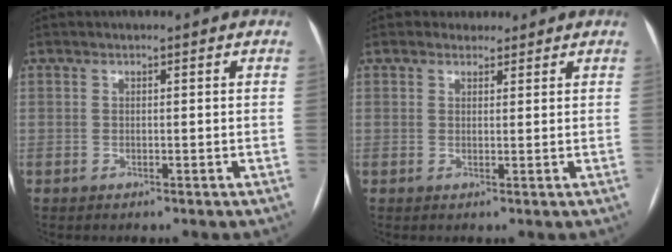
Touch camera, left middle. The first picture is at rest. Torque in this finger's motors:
{"motor_torque": [0.03, -0.15, 0.09, 0.00]}